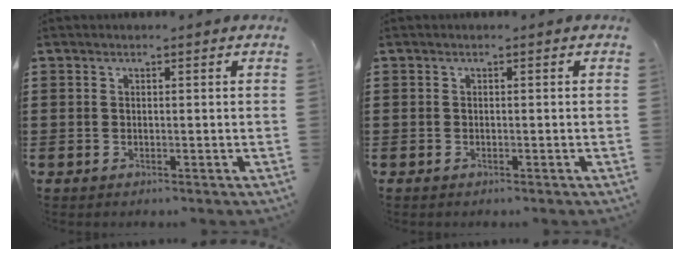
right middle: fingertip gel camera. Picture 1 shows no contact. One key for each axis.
{"total": 0.0}